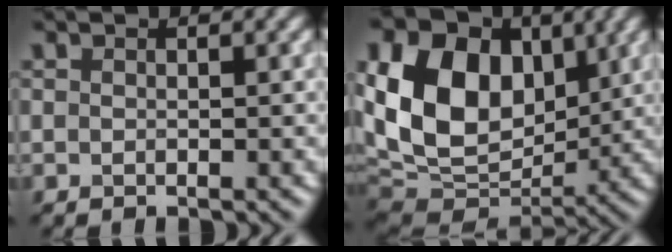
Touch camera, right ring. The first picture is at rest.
{"total": 14.5, "force": [3.0, 10.3, 9.8], "torque": [-0.203, 0.018, 0.046]}